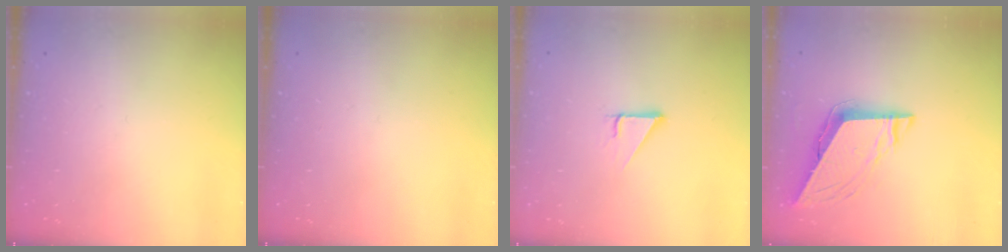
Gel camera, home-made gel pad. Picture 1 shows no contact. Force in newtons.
{"total": 0.0}
{"total": 2.9, "press": 2.9, "slide": 0.1}
{"total": 8.4, "press": 8.4, "slide": 0.8}